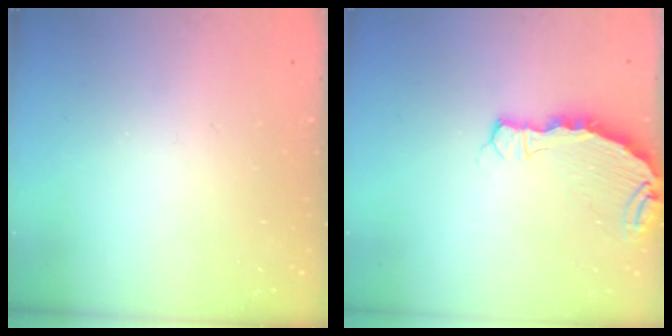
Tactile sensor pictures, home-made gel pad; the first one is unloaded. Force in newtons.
{"total": 5.5, "press": 5.5, "slide": 0.1}